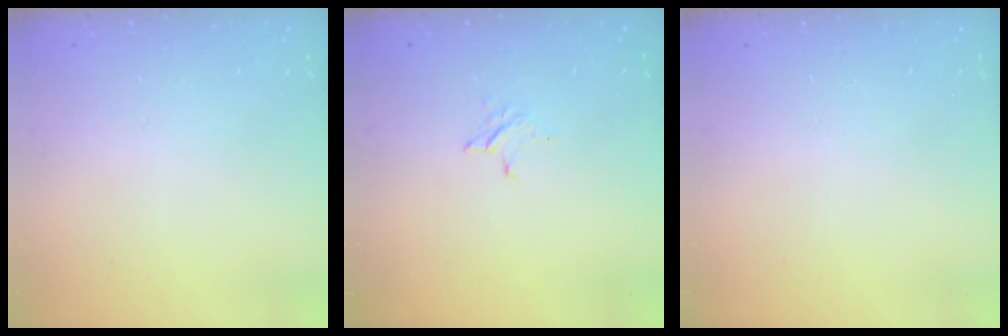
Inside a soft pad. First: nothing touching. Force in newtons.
{"total": 2.6, "press": 2.6, "slide": 0.3}
{"total": 0.0}